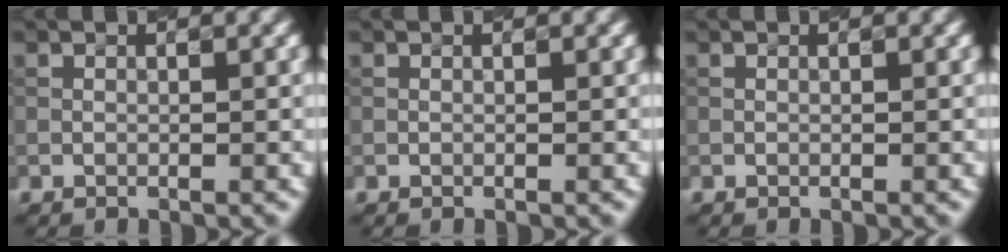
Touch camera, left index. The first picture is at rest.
{"total": 0.0}
{"total": 0.0}